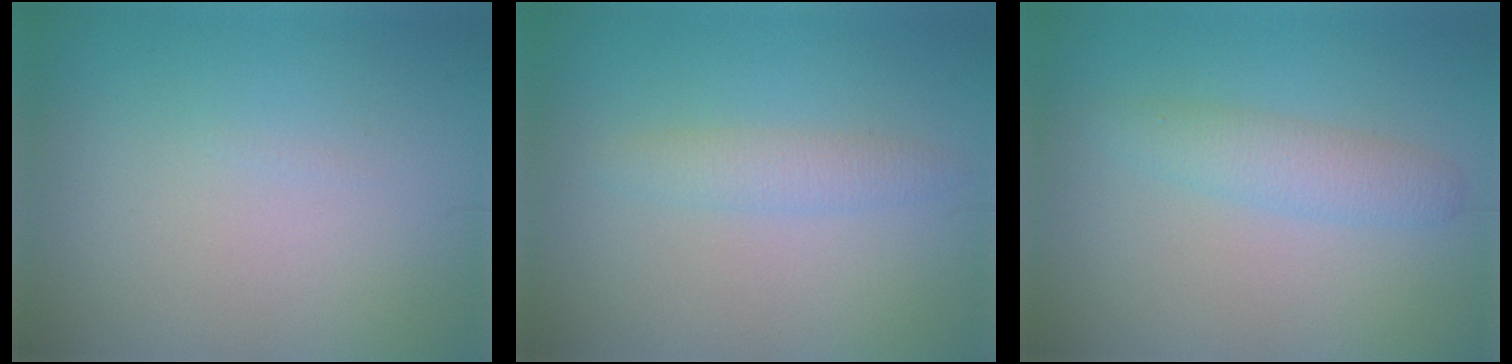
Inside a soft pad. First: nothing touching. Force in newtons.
{"total": 1.8, "press": 1.8, "slide": 0.2}
{"total": 2.4, "press": 2.4, "slide": 0.1}